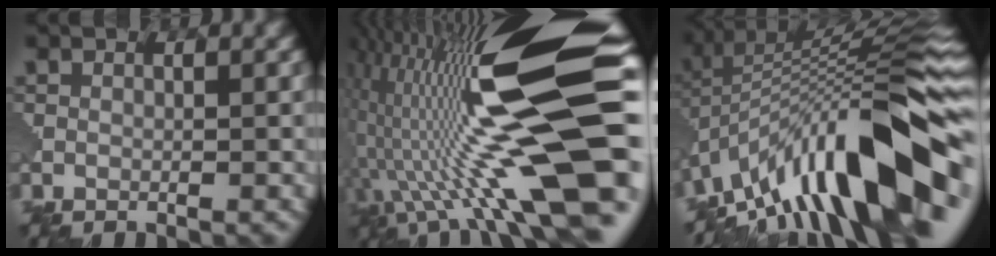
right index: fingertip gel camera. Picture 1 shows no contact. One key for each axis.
{"total": 18.2, "fx": 1.2, "fy": 4.6, "fz": 17.6, "tx": -0.301, "ty": 0.036, "tz": 0.029}
{"total": 13.8, "fx": -6.0, "fy": 3.7, "fz": 11.9, "tx": -0.185, "ty": 0.037, "tz": -0.103}